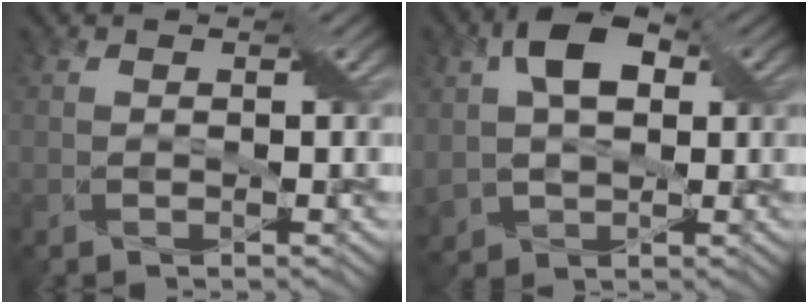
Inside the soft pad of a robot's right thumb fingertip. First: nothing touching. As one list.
[{"total": 10.0, "force": [2.1, 6.9, 6.9], "torque": [-0.156, 0.009, 0.027]}]